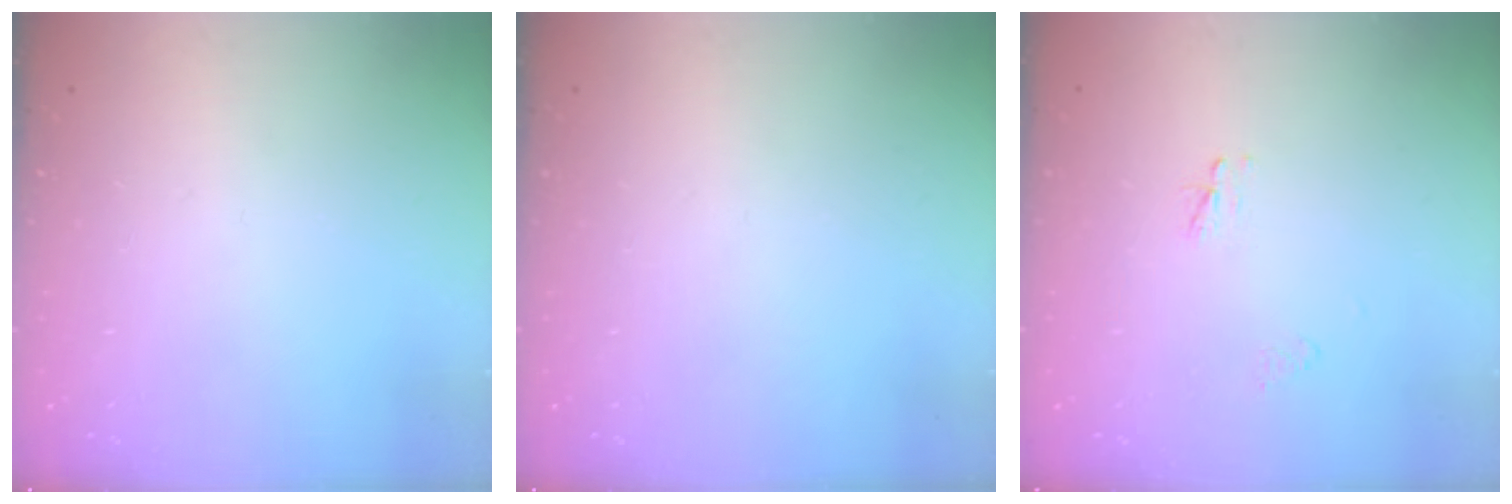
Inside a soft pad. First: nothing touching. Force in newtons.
{"total": 0.0}
{"total": 2.3, "press": 2.2, "slide": 0.2}